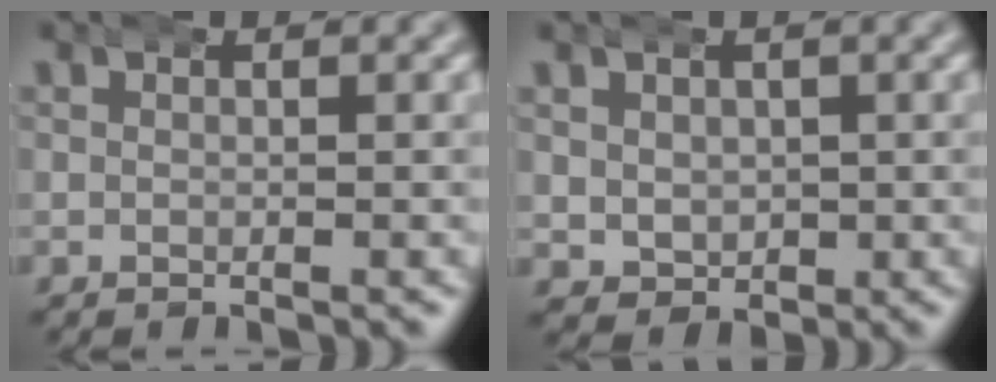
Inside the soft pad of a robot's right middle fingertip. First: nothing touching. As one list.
[{"total": 2.8, "force": [0.5, 2.6, 1.1], "torque": [-0.026, -0.017, 0.025]}]